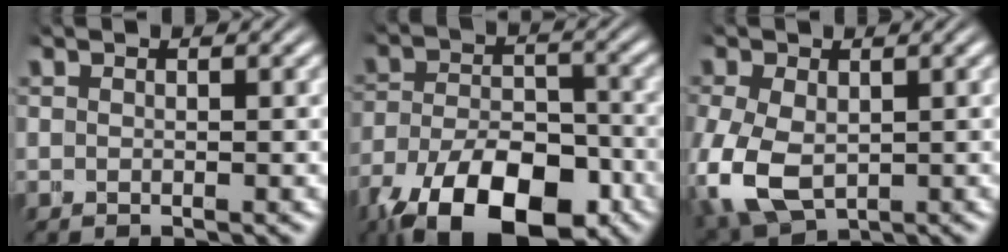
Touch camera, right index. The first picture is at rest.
{"total": 11.8, "force": [-7.5, 6.5, 6.5], "torque": [-0.119, -0.052, -0.084]}
{"total": 6.2, "force": [-1.6, 5.1, 3.1], "torque": [-0.118, -0.051, 0.009]}